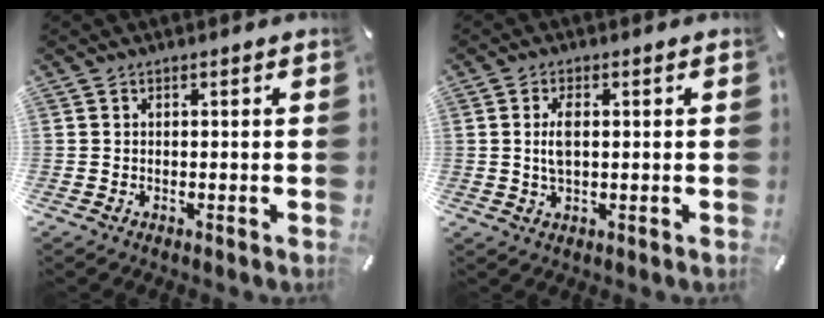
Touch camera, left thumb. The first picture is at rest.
{"total": 4.0, "force": [0.4, 1.6, 3.7], "torque": [-0.090, -0.001, -0.001]}